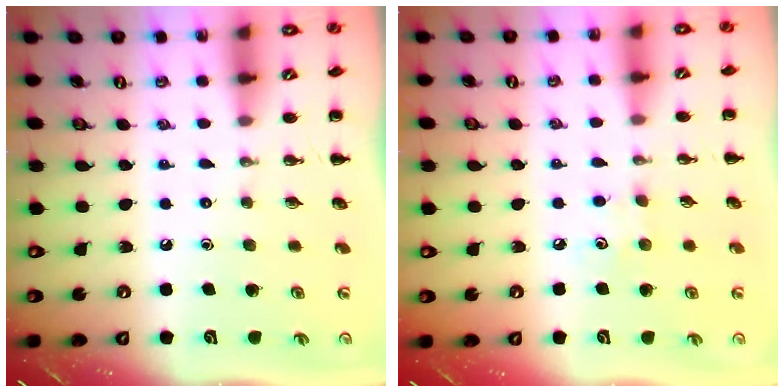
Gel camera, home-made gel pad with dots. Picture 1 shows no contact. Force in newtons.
{"total": 4.3, "press": 4.2, "slide": 1.1}